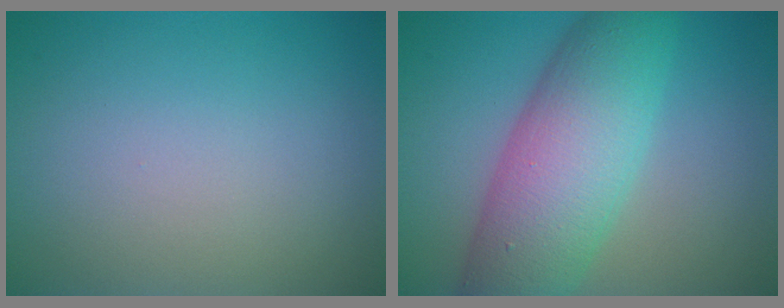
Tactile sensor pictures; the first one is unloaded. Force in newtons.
{"total": 9.5, "press": 9.5, "slide": 0.1}